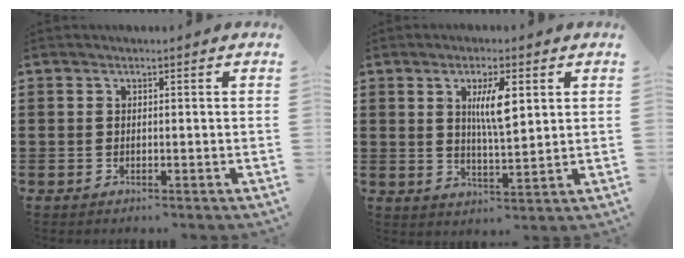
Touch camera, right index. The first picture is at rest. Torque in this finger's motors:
{"motor_torque": [0.27, -0.01, 0.36, 0.17]}